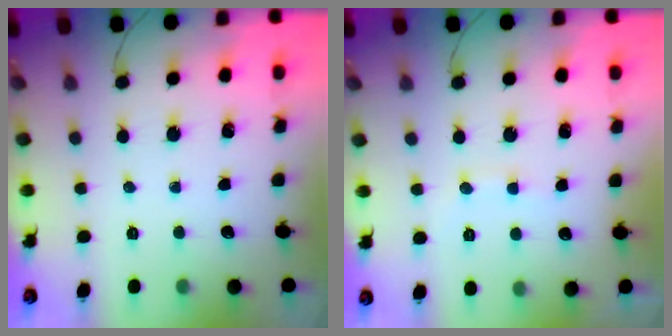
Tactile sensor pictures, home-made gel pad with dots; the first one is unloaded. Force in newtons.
{"total": 6.6, "press": 6.5, "slide": 1.2}